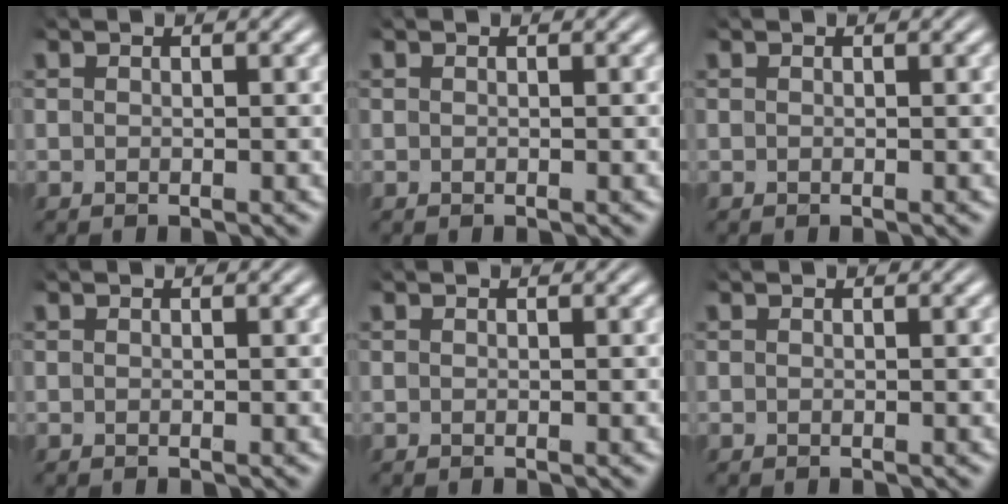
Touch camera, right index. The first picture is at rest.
{"total": 0.0}
{"total": 0.0}
{"total": 0.0}
{"total": 0.0}
{"total": 0.0}